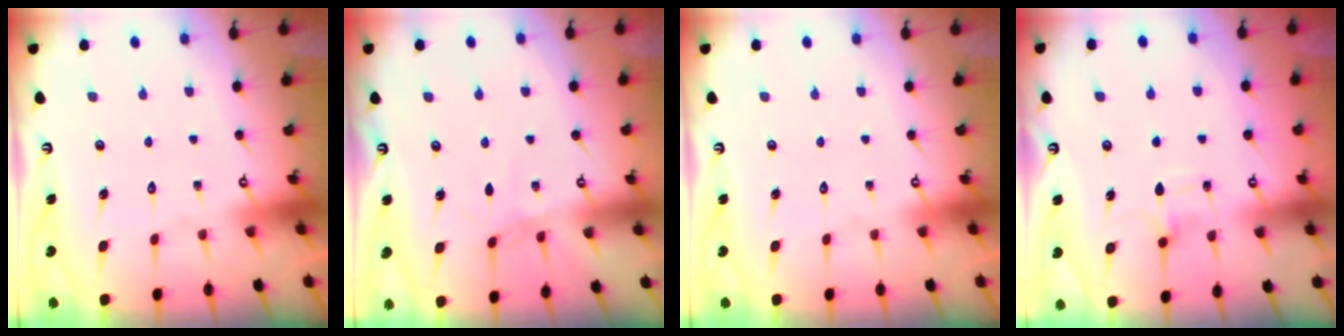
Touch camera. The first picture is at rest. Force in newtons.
{"total": 1.8, "press": 1.8, "slide": 0.3}
{"total": 0.0}
{"total": 5.1, "press": 5.0, "slide": 1.2}